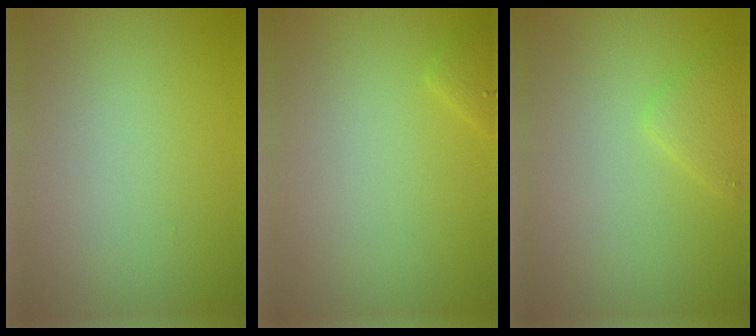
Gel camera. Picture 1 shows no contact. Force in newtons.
{"total": 0.9, "press": 0.9, "slide": 0.0}
{"total": 1.7, "press": 1.7, "slide": 0.1}